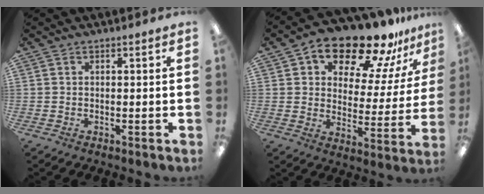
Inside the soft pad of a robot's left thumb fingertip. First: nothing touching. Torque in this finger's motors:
{"motor_torque": [0.40, 0.52, 1.64, -1.12, 0.16]}